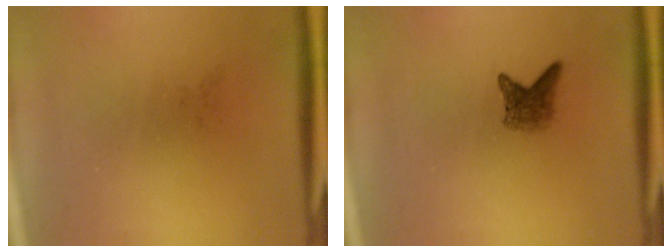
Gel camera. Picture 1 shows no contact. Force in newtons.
{"total": 2.4}